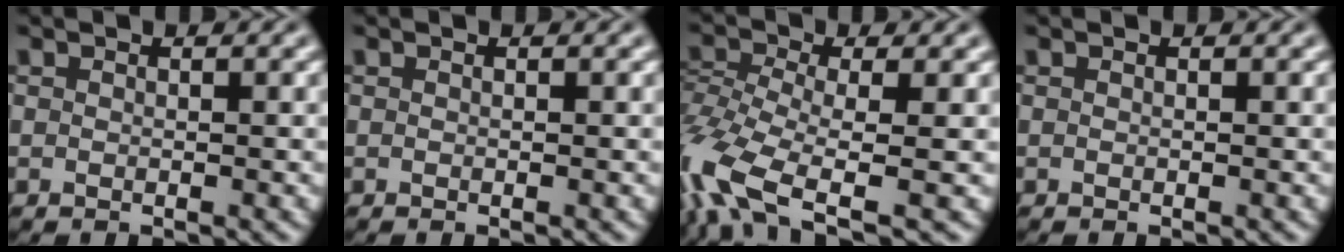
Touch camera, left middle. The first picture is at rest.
{"total": 0.0}
{"total": 8.4, "force": [-4.4, 3.2, 6.4], "torque": [-0.140, -0.008, -0.098]}
{"total": 0.0}